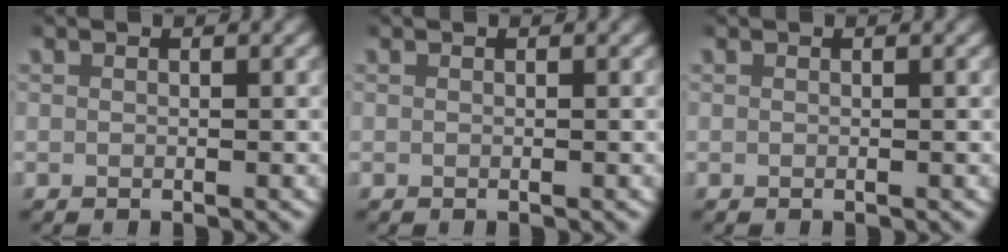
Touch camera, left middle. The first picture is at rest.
{"total": 0.0}
{"total": 0.0}